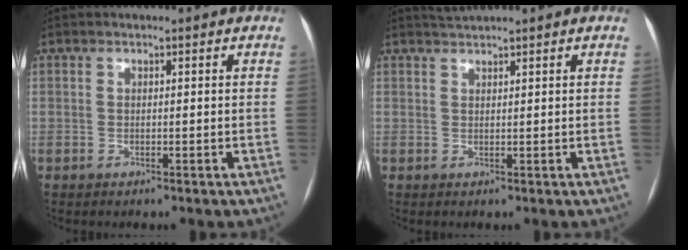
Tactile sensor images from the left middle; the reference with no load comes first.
{"total": 1.5, "force": [1.3, -0.7, 0.0], "torque": [-0.005, 0.001, 0.034]}